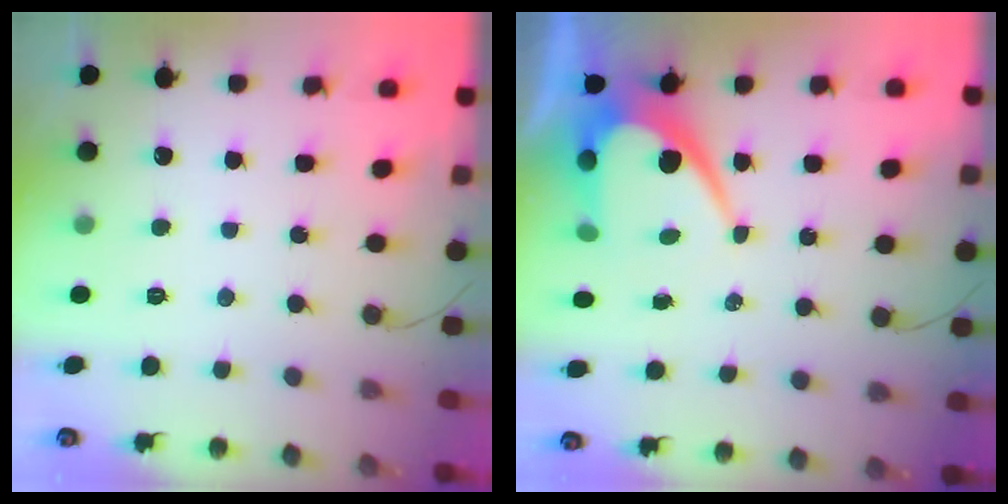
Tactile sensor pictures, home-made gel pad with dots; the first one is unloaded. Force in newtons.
{"total": 10.3, "press": 10.2, "slide": 0.6}